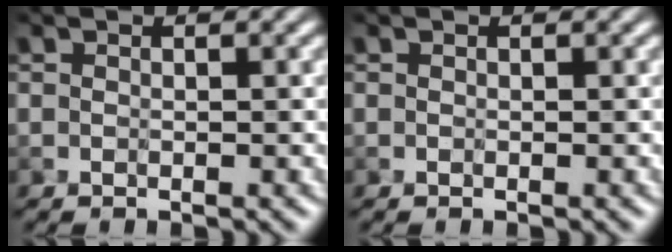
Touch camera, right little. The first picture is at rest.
{"total": 0.0}